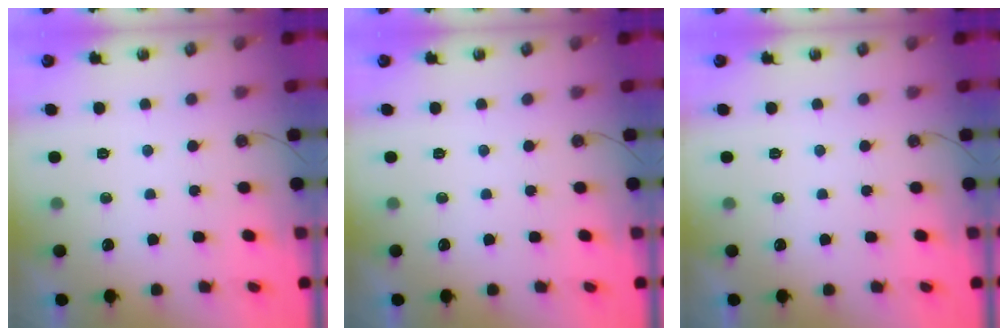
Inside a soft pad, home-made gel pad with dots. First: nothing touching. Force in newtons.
{"total": 0.0}
{"total": 0.0}